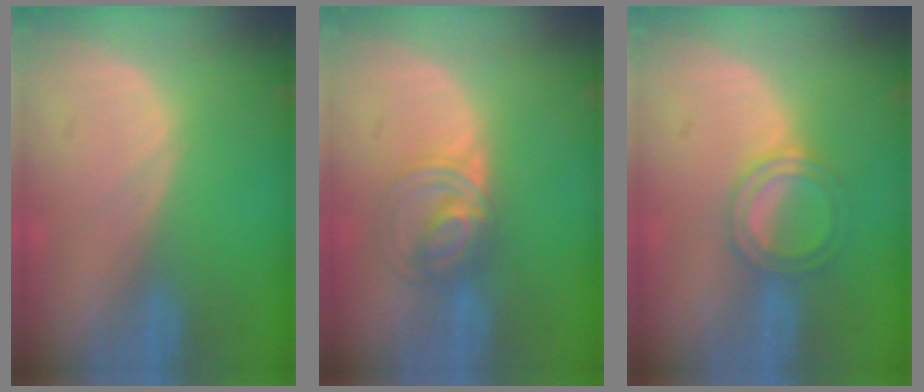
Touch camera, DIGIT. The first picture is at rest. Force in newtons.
{"total": 5.7, "press": 5.6, "slide": 0.4}
{"total": 5.0, "press": 4.6, "slide": 1.9}